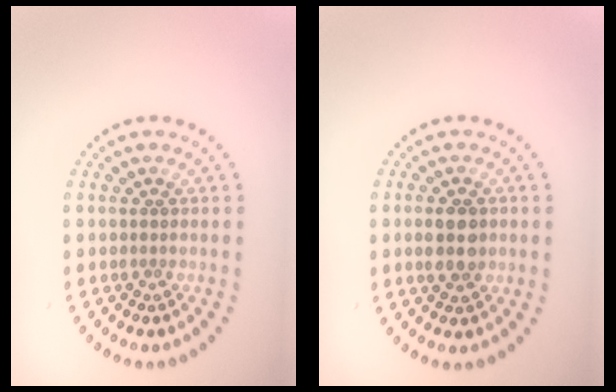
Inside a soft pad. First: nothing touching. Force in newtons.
{"total": 3.0, "press": 3.0, "slide": 0.1}